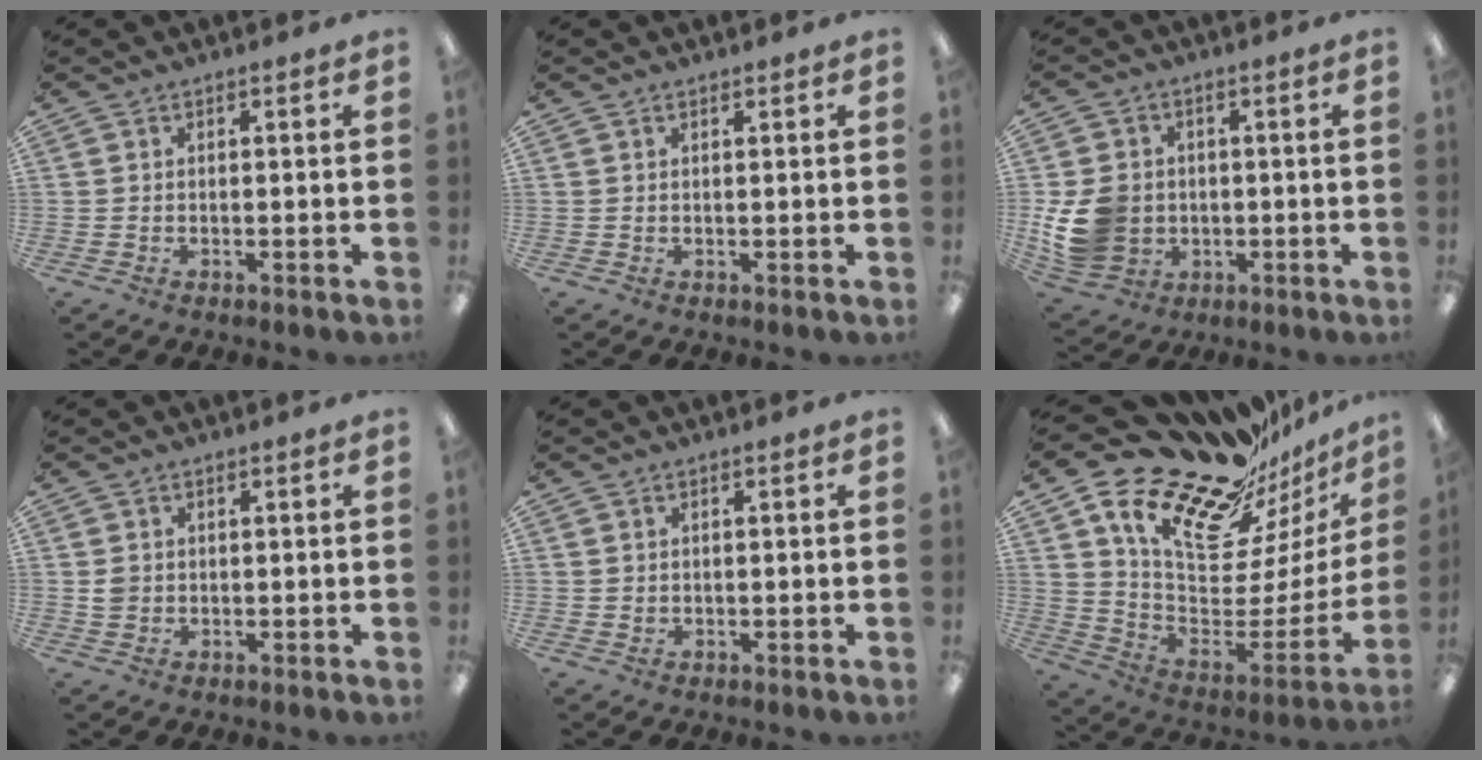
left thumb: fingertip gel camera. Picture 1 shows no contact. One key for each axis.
{"total": 0.7, "fx": 0.6, "fy": 0.3, "fz": 0.2, "tx": -0.004, "ty": 0.000, "tz": 0.012}
{"total": 12.1, "fx": -1.0, "fy": 10.4, "fz": 6.0, "tx": -0.132, "ty": 0.014, "tz": -0.014}
{"total": 2.5, "fx": 0.3, "fy": 2.3, "fz": 0.7, "tx": -0.008, "ty": 0.000, "tz": 0.004}
{"total": 1.2, "fx": 0.5, "fy": 1.0, "fz": 0.0, "tx": 0.007, "ty": 0.000, "tz": 0.007}
{"total": 24.5, "fx": 19.1, "fy": 10.6, "fz": 11.2, "tx": -0.175, "ty": -0.145, "tz": 0.340}